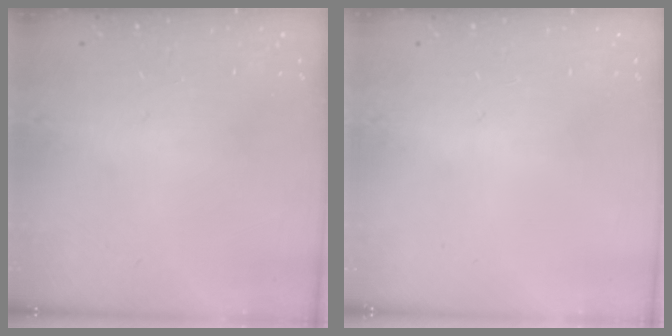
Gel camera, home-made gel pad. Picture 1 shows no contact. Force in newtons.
{"total": 0.0}